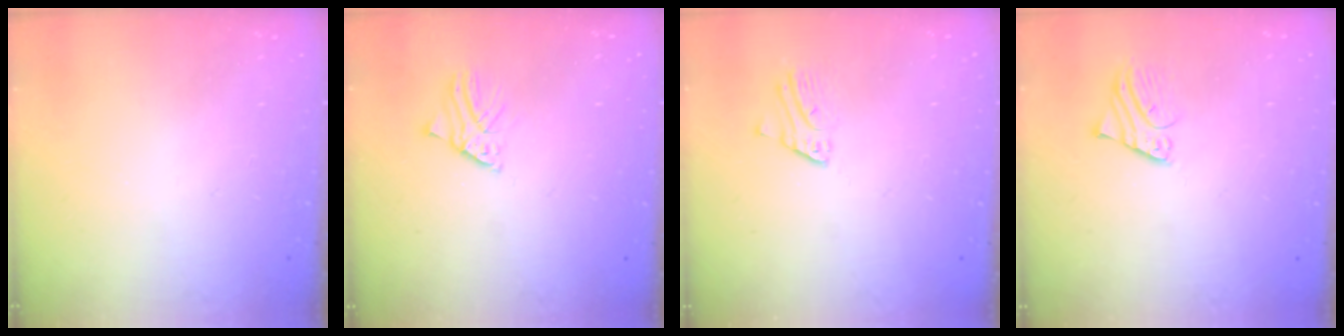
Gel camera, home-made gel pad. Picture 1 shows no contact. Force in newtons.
{"total": 1.6, "press": 1.6, "slide": 0.2}
{"total": 2.0, "press": 2.0, "slide": 0.1}
{"total": 2.1, "press": 2.1, "slide": 0.1}